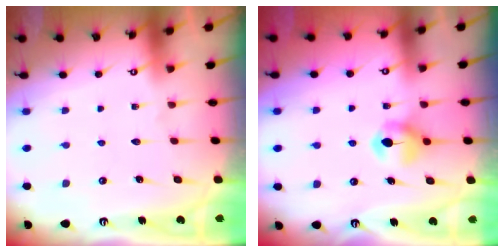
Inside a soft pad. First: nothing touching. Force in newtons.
{"total": 6.8, "press": 6.8, "slide": 0.7}